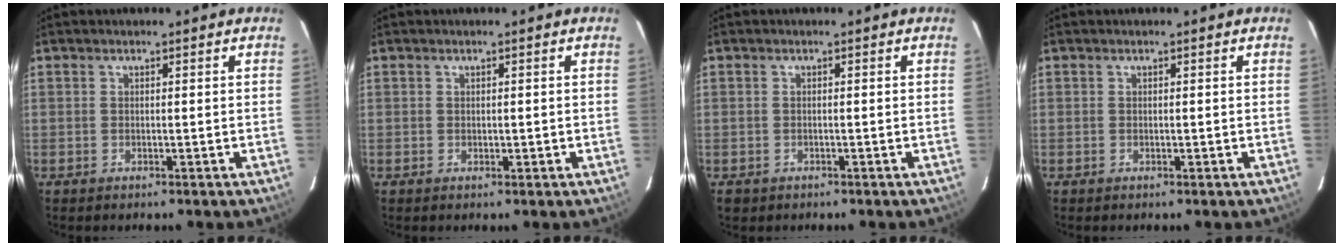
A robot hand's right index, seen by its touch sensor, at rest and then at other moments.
{"total": 0.7, "force": [0.0, 0.5, 0.5], "torque": [-0.006, -0.001, 0.002]}
{"total": 1.7, "force": [-0.8, 1.5, 0.1], "torque": [-0.012, 0.003, -0.006]}
{"total": 0.0}